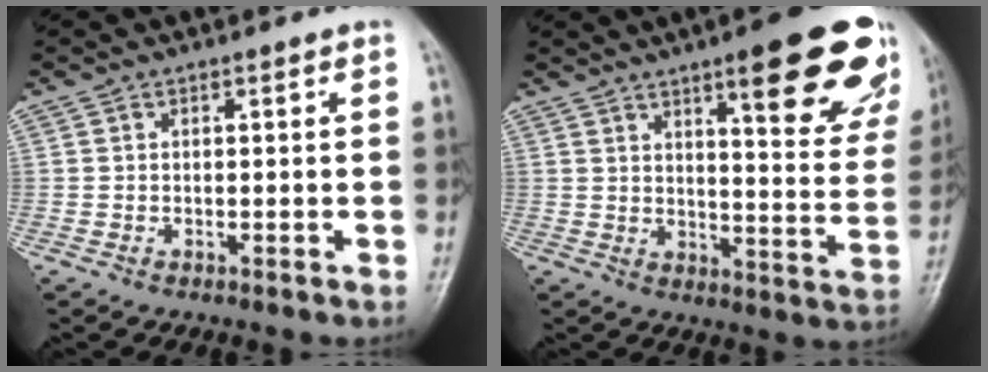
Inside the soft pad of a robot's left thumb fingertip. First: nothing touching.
{"total": 21.2, "force": [12.1, 5.2, 16.6], "torque": [-0.177, -0.051, 0.155]}